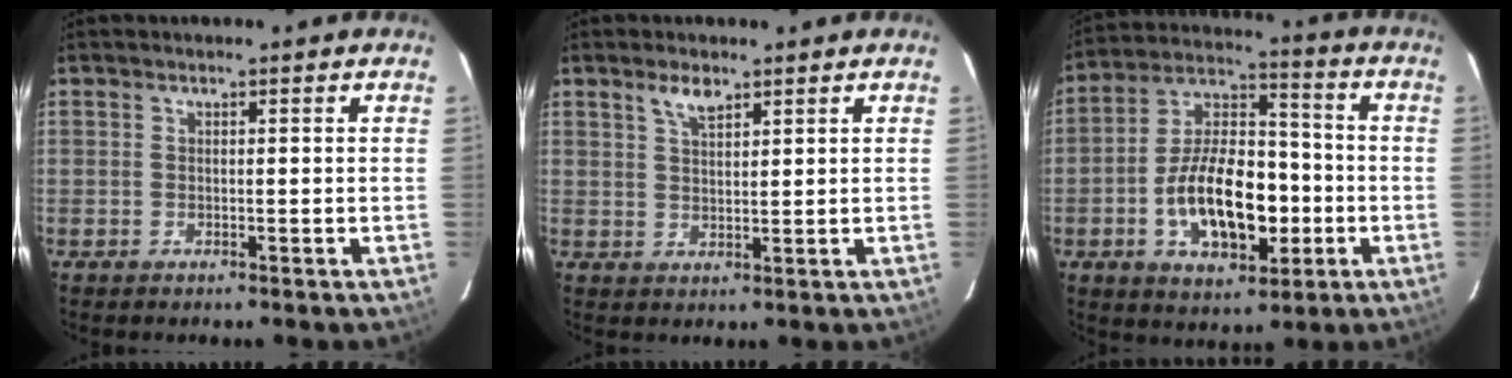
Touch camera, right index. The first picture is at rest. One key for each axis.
{"total": 3.3, "fx": 2.4, "fy": 1.3, "fz": 2.0, "tx": -0.035, "ty": 0.005, "tz": 0.044}
{"total": 17.1, "fx": -4.3, "fy": 9.0, "fz": 13.9, "tx": -0.265, "ty": 0.016, "tz": -0.065}